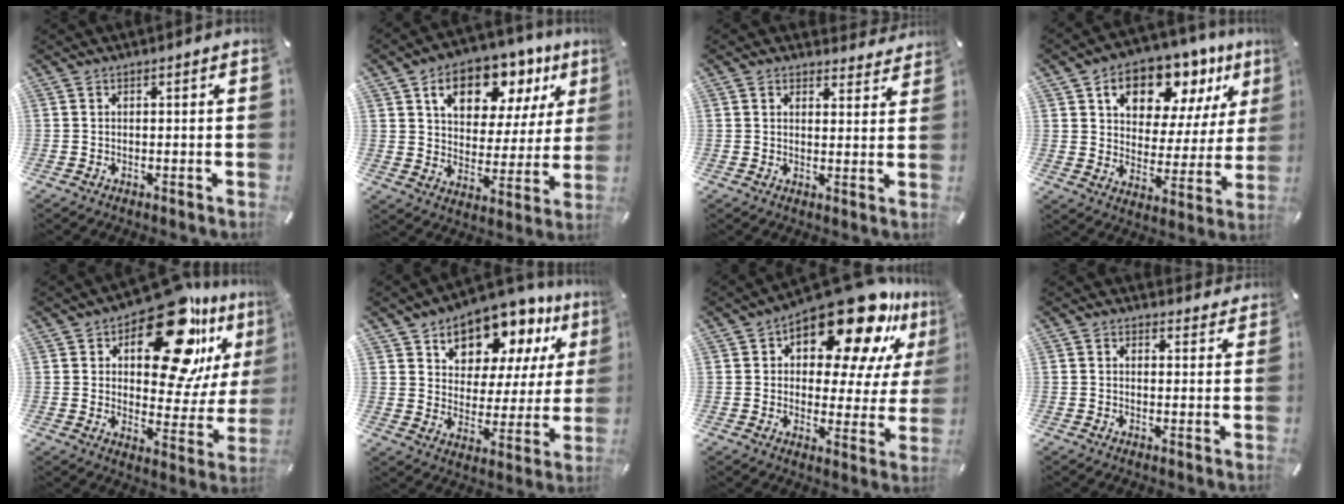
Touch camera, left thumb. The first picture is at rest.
{"total": 14.5, "force": [8.8, 9.1, 7.1], "torque": [-0.109, -0.050, 0.152]}
{"total": 2.9, "force": [2.1, 1.9, 0.5], "torque": [-0.001, -0.013, 0.035]}
{"total": 14.6, "force": [9.8, 8.9, 6.3], "torque": [-0.100, -0.070, 0.171]}
{"total": 22.9, "force": [13.7, 11.0, 14.8], "torque": [-0.196, -0.091, 0.226]}
{"total": 12.0, "force": [9.9, 6.3, 2.2], "torque": [-0.042, -0.099, 0.175]}
{"total": 20.3, "force": [13.8, 8.8, 12.0], "torque": [-0.171, -0.103, 0.228]}
{"total": 2.2, "force": [1.7, 1.3, 0.3], "torque": [-0.001, -0.006, 0.028]}